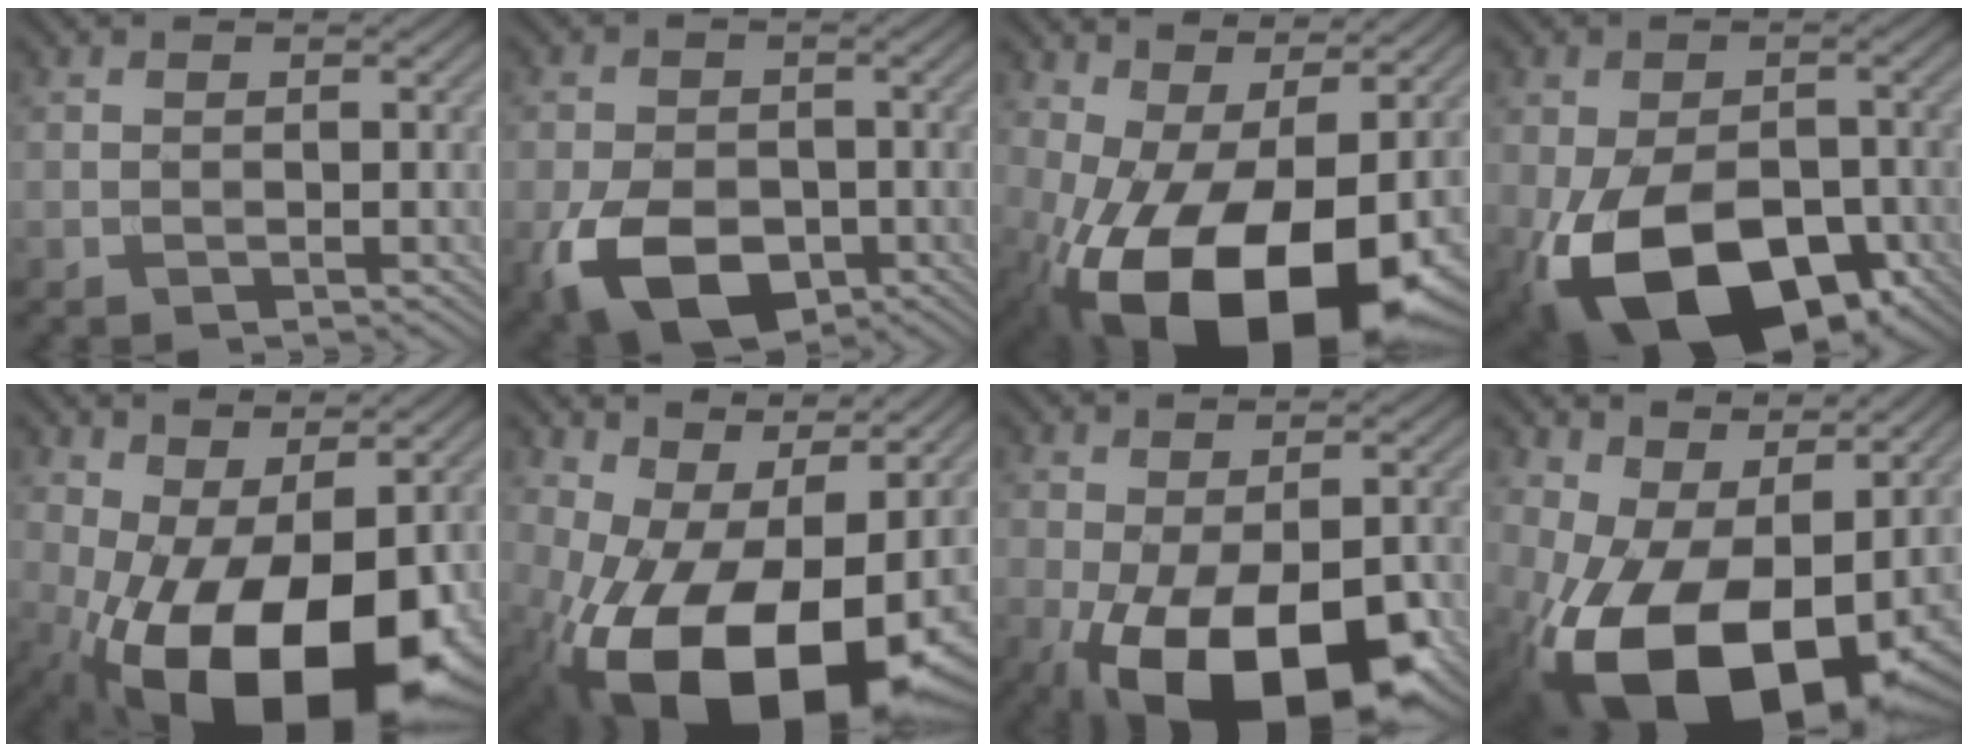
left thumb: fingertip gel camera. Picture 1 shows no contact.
{"total": 9.3, "force": [-3.8, 6.2, 5.9], "torque": [-0.130, -0.023, -0.068]}
{"total": 19.6, "force": [-5.0, 10.1, 16.0], "torque": [-0.278, -0.027, -0.064]}
{"total": 15.6, "force": [-6.3, 9.5, 10.7], "torque": [-0.207, -0.037, -0.105]}
{"total": 19.3, "force": [-4.8, 9.6, 16.0], "torque": [-0.256, -0.029, -0.050]}
{"total": 19.0, "force": [-3.3, 10.9, 15.3], "torque": [-0.256, -0.023, -0.038]}
{"total": 15.3, "force": [-6.7, 7.7, 11.4], "torque": [-0.194, -0.038, -0.092]}
{"total": 18.4, "force": [-1.9, 11.5, 14.3], "torque": [-0.256, -0.035, -0.009]}